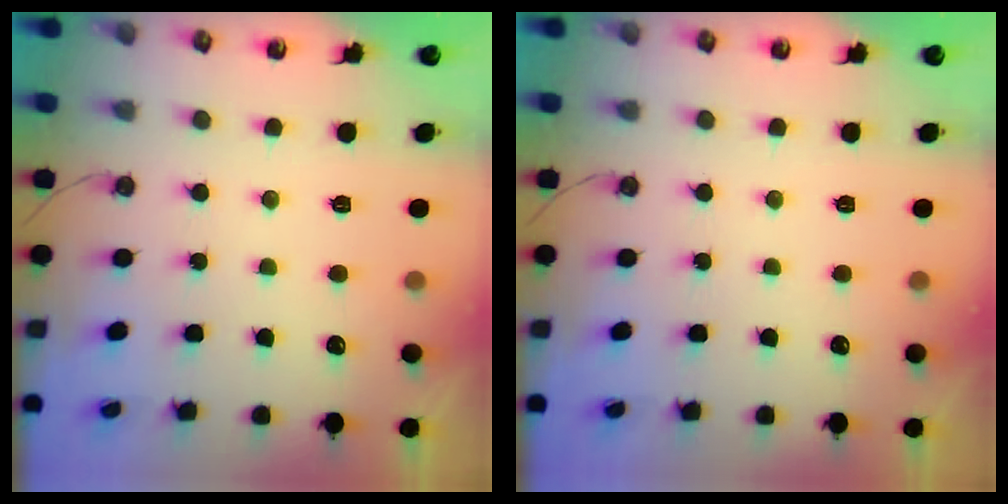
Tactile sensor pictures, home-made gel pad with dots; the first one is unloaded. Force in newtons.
{"total": 0.0}